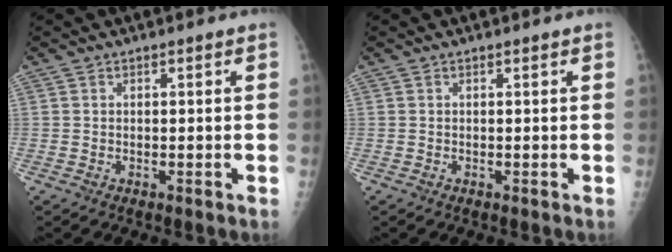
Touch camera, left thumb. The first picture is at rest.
{"total": 0.0}